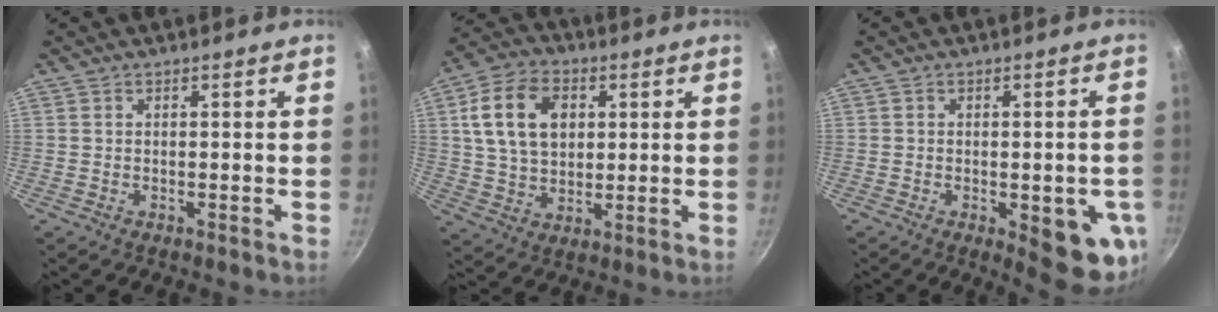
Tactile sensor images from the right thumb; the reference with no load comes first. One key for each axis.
{"total": 13.9, "fx": 3.4, "fy": 9.7, "fz": 9.3, "tx": -0.148, "ty": 0.003, "tz": 0.057}
{"total": 11.4, "fx": -3.2, "fy": 4.2, "fz": 10.0, "tx": -0.084, "ty": 0.000, "tz": -0.035}